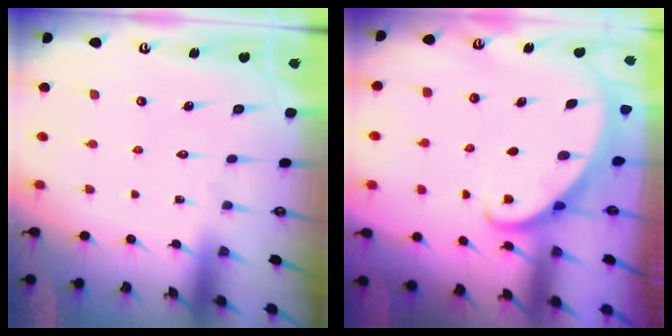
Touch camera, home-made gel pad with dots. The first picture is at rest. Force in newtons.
{"total": 2.7, "press": 2.7, "slide": 0.2}